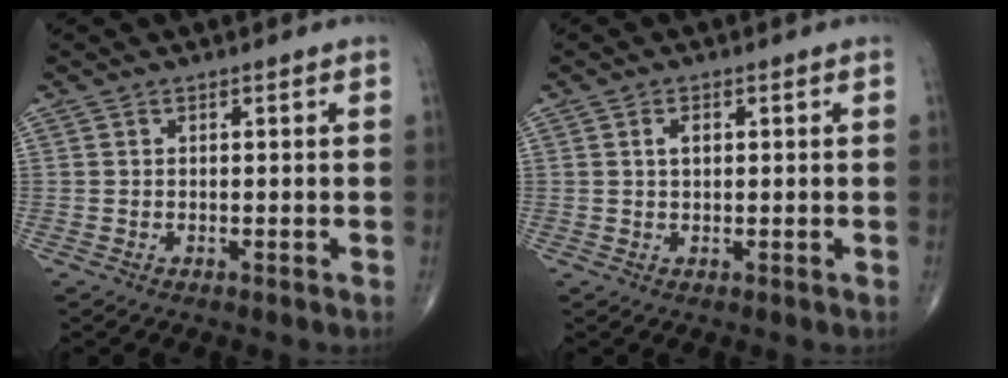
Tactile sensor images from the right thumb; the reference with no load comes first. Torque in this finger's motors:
{"motor_torque": [0.19, 0.30, 0.00, -0.11, -0.02]}